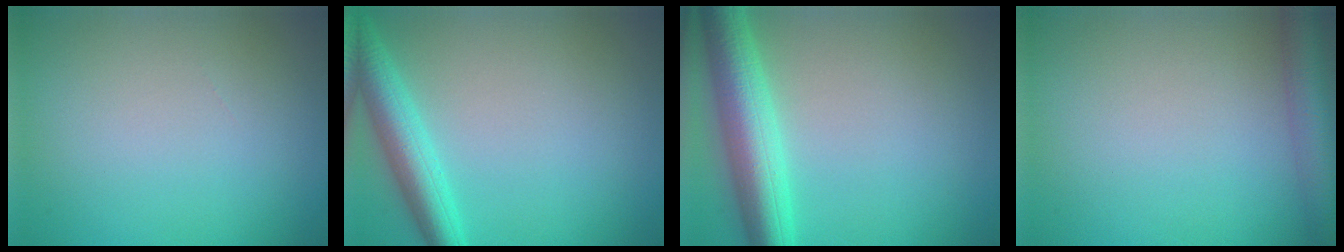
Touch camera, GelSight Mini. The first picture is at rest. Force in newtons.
{"total": 4.5, "press": 4.4, "slide": 0.2}
{"total": 6.6, "press": 6.6, "slide": 0.2}
{"total": 3.8, "press": 3.8, "slide": 0.2}